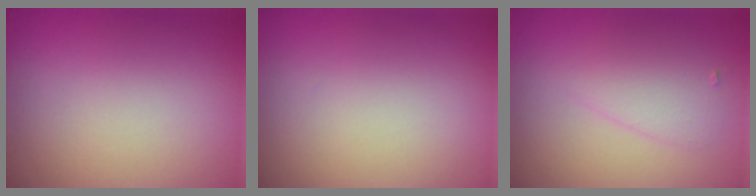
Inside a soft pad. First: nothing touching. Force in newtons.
{"total": 0.0}
{"total": 2.2, "press": 2.2, "slide": 0.1}